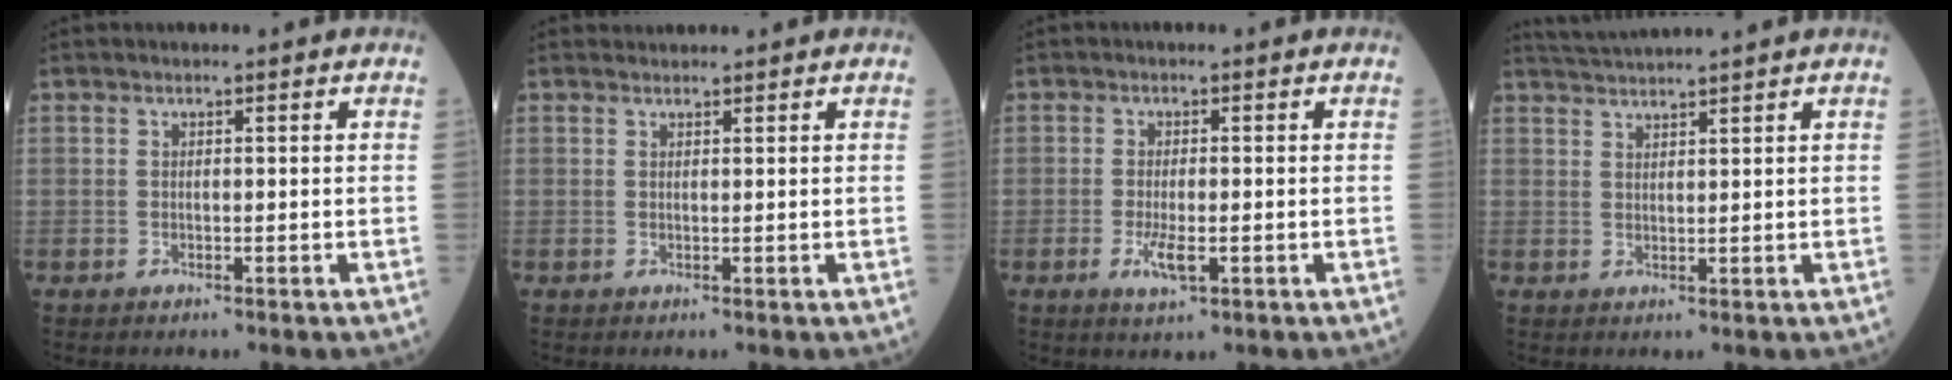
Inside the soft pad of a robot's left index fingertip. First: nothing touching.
{"total": 1.2, "force": [1.2, 0.2, 0.0], "torque": [-0.008, 0.014, 0.022]}
{"total": 3.4, "force": [-1.2, 0.9, 3.1], "torque": [-0.070, -0.006, -0.018]}
{"total": 5.2, "force": [4.8, -1.4, 1.3], "torque": [-0.022, 0.024, 0.083]}